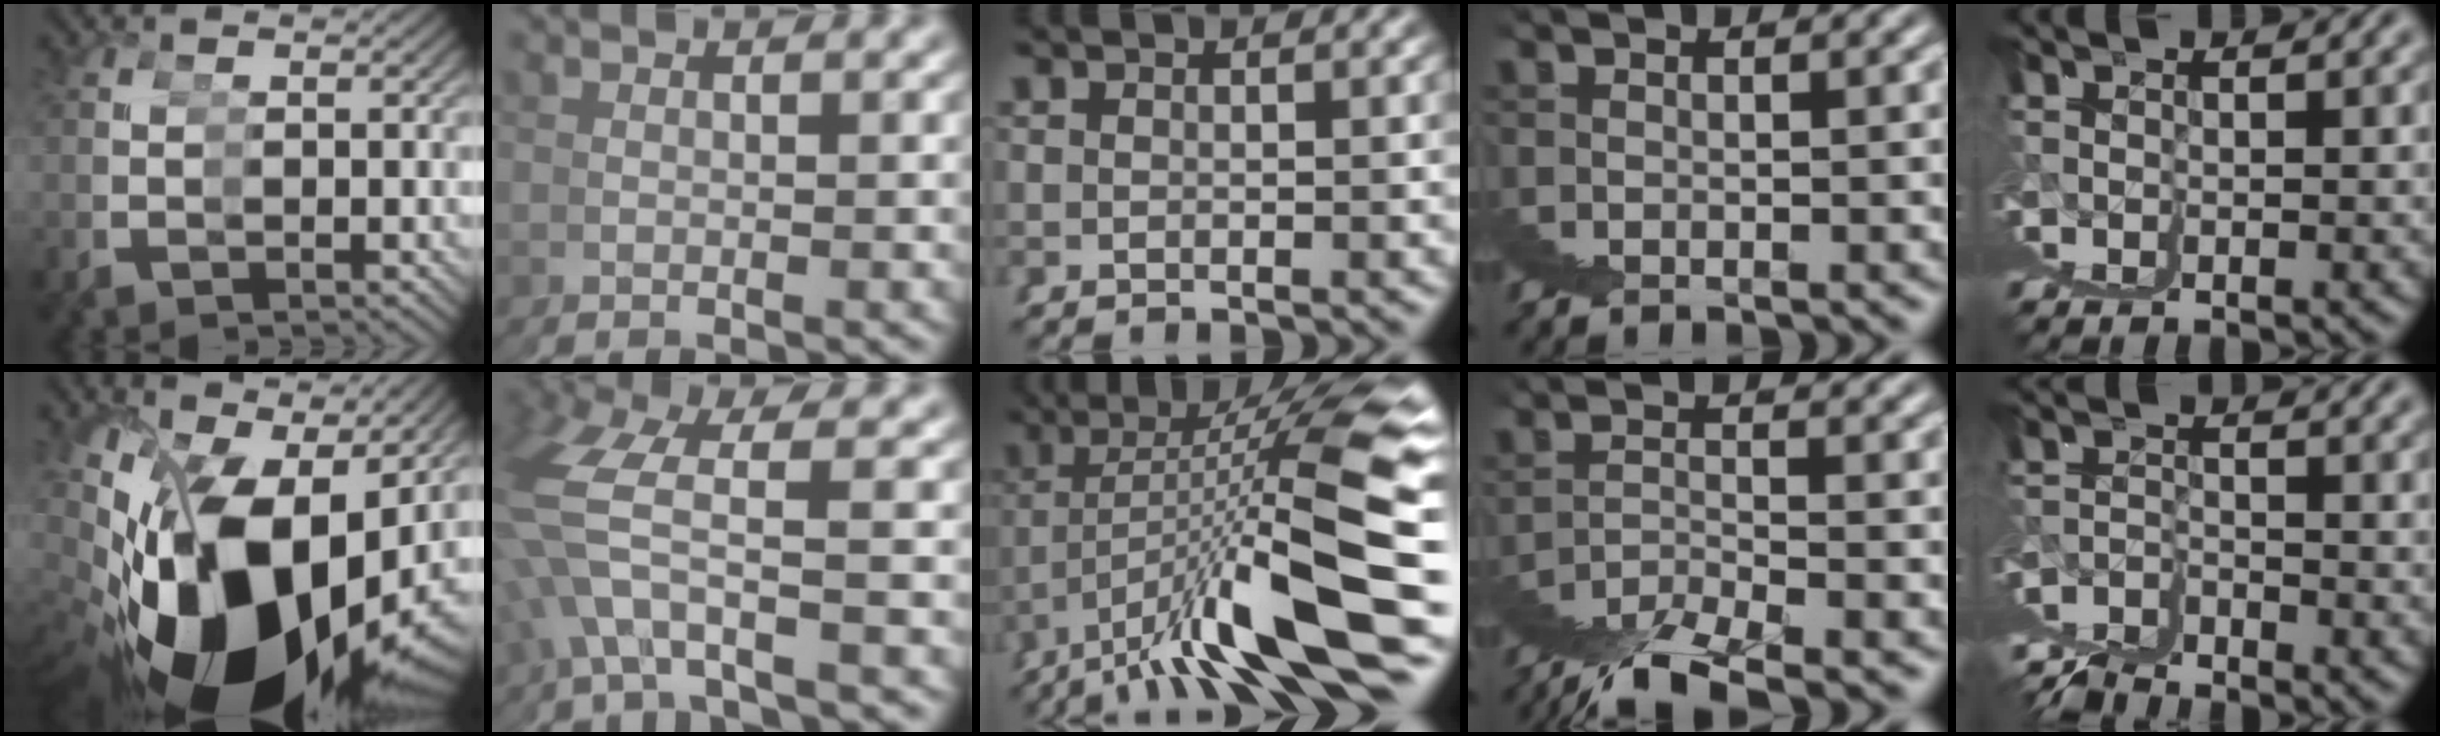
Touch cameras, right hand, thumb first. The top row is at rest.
{"thumb": {"total": 20.5, "force": [-2.1, 12.2, 16.4], "torque": [-0.336, -0.021, -0.005]}, "index": {"total": 2.8, "force": [1.5, 1.3, 1.9], "torque": [-0.082, 0.009, 0.028]}, "middle": {"total": 12.7, "force": [-0.3, 3.3, 12.3], "torque": [-0.182, 0.003, 0.006]}, "ring": {"total": 2.7, "force": [-0.9, -1.2, 2.2], "torque": [-0.032, 0.012, -0.021]}, "little": {"total": 4.5, "force": [0.8, -4.2, 1.5], "torque": [0.003, 0.021, 0.020]}}